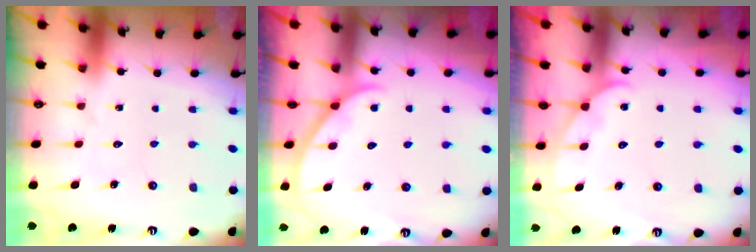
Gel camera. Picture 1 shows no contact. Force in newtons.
{"total": 2.9, "press": 2.9, "slide": 0.4}
{"total": 4.0, "press": 4.0, "slide": 0.3}